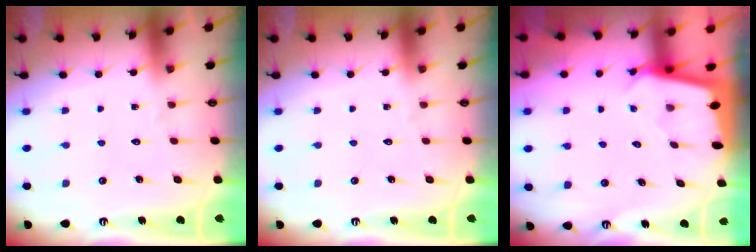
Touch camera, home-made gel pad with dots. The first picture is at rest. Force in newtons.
{"total": 0.0}
{"total": 2.3, "press": 2.3, "slide": 0.1}